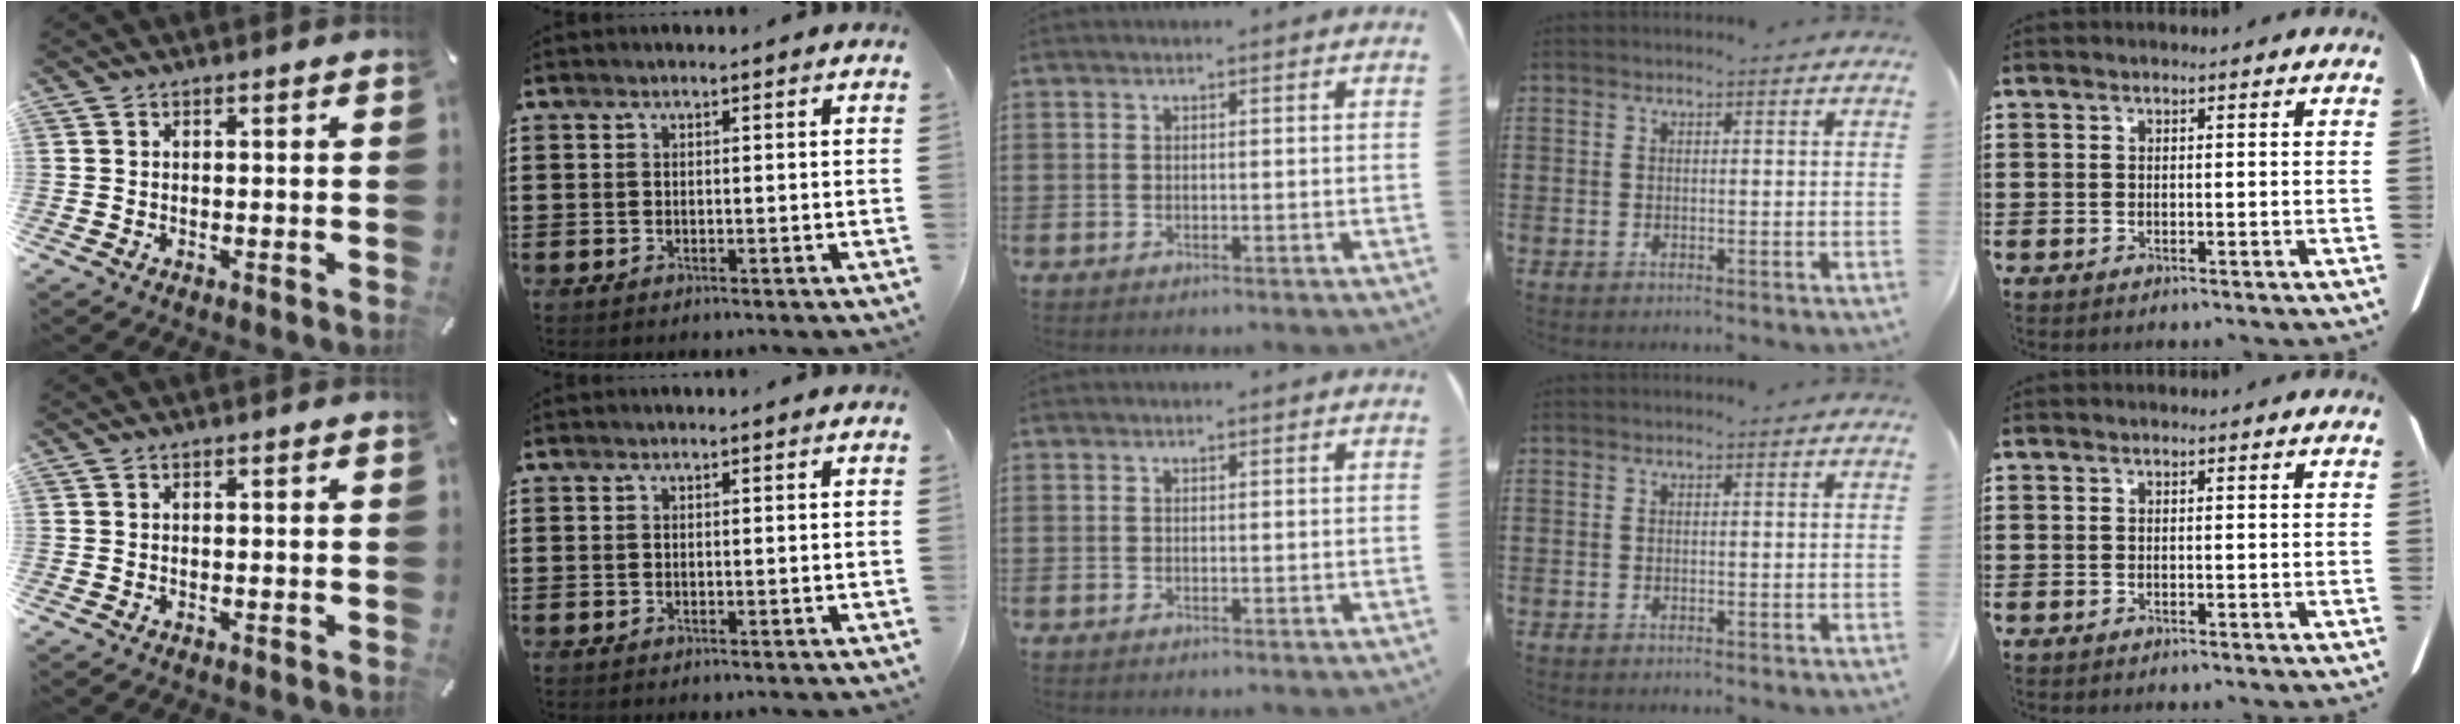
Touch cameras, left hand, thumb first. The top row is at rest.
{}